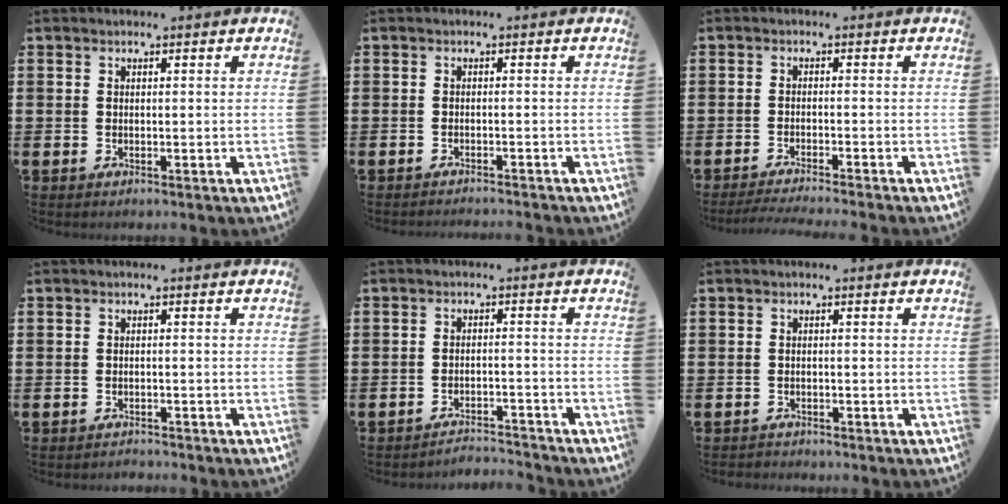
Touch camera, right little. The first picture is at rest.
{"total": 0.9, "force": [-0.9, -0.2, -0.1], "torque": [0.000, 0.000, -0.019]}
{"total": 1.8, "force": [-1.7, -0.2, 0.7], "torque": [-0.009, 0.002, -0.033]}
{"total": 0.9, "force": [-0.9, 0.0, -0.1], "torque": [0.000, 0.002, -0.019]}
{"total": 2.7, "force": [-2.7, 0.0, -0.1], "torque": [-0.004, 0.004, -0.058]}
{"total": 0.7, "force": [-0.7, 0.1, -0.1], "torque": [0.000, 0.001, -0.016]}